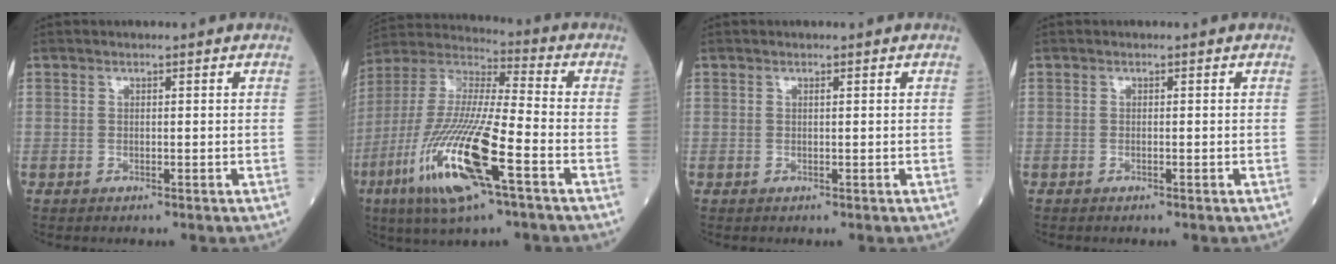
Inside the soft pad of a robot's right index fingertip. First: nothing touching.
{"total": 19.4, "force": [-8.1, 2.5, 17.5], "torque": [-0.393, -0.035, -0.153]}
{"total": 0.0}
{"total": 0.0}